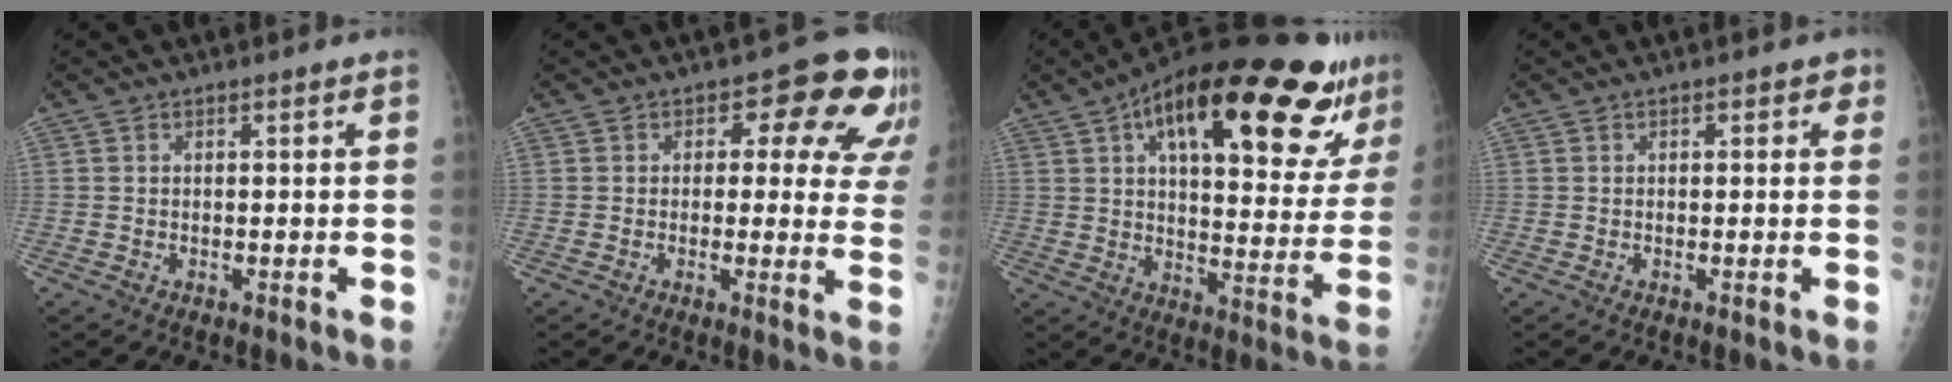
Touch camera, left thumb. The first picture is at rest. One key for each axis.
{"total": 11.2, "fx": 5.4, "fy": 6.5, "fz": 7.3, "tx": -0.024, "ty": -0.017, "tz": 0.047}
{"total": 31.3, "fx": 17.6, "fy": 10.5, "fz": 23.7, "tx": -0.326, "ty": -0.023, "tz": 0.259}
{"total": 2.3, "fx": 0.9, "fy": 1.2, "fz": 1.7, "tx": -0.009, "ty": 0.002, "tz": 0.008}